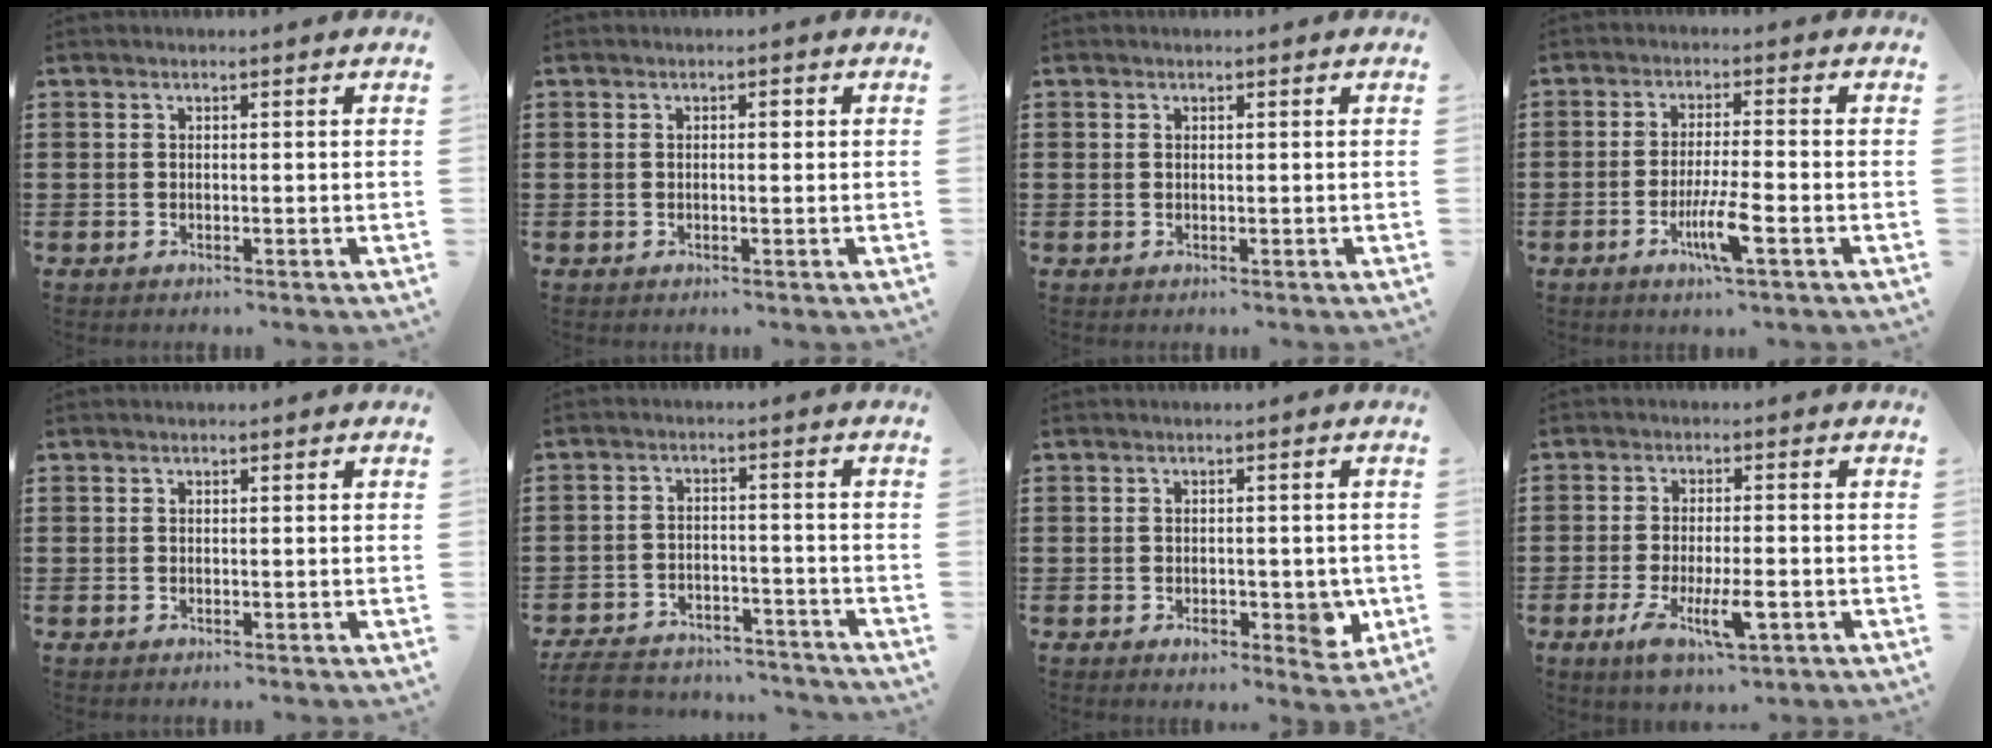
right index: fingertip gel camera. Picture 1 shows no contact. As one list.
[{"total": 1.0, "force": [0.0, 0.1, 1.0], "torque": [-0.019, -0.001, -0.001]}, {"total": 0.0}, {"total": 6.2, "force": [-2.7, 0.3, 5.6], "torque": [-0.110, -0.019, -0.049]}, {"total": 0.0}, {"total": 6.1, "force": [-5.8, 1.1, 1.3], "torque": [-0.035, 0.005, -0.117]}, {"total": 4.7, "force": [-1.2, 2.8, 3.6], "torque": [-0.054, 0.004, -0.019]}, {"total": 7.4, "force": [-2.9, 2.6, 6.3], "torque": [-0.125, -0.012, -0.048]}]